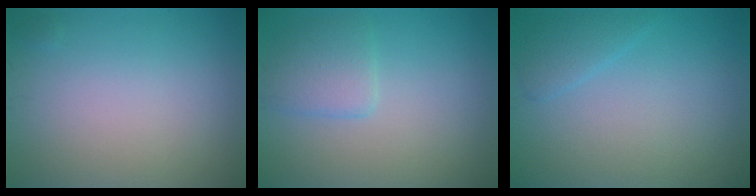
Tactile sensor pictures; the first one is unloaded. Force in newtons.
{"total": 2.6, "press": 2.6, "slide": 0.1}
{"total": 1.5, "press": 1.5, "slide": 0.1}